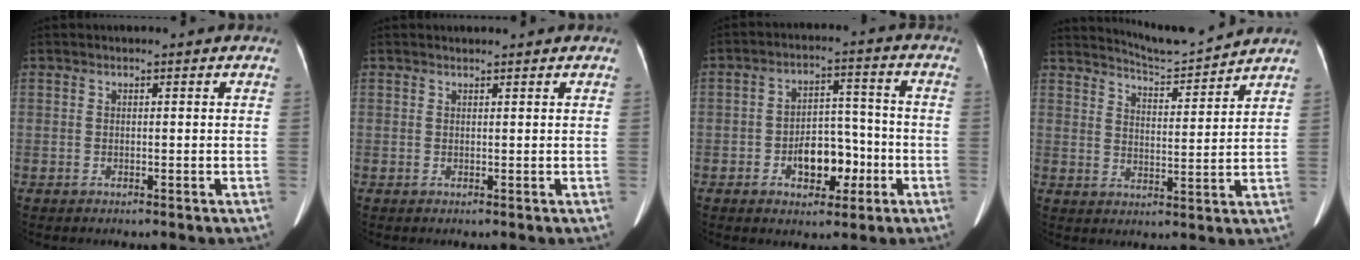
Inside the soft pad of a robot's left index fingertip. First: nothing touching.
{"total": 0.7, "force": [0.7, 0.0, 0.0], "torque": [-0.008, 0.007, 0.014]}
{"total": 7.7, "force": [-2.9, 4.5, 5.6], "torque": [-0.090, 0.022, -0.042]}
{"total": 7.6, "force": [7.5, -1.1, 0.5], "torque": [-0.025, -0.009, 0.125]}